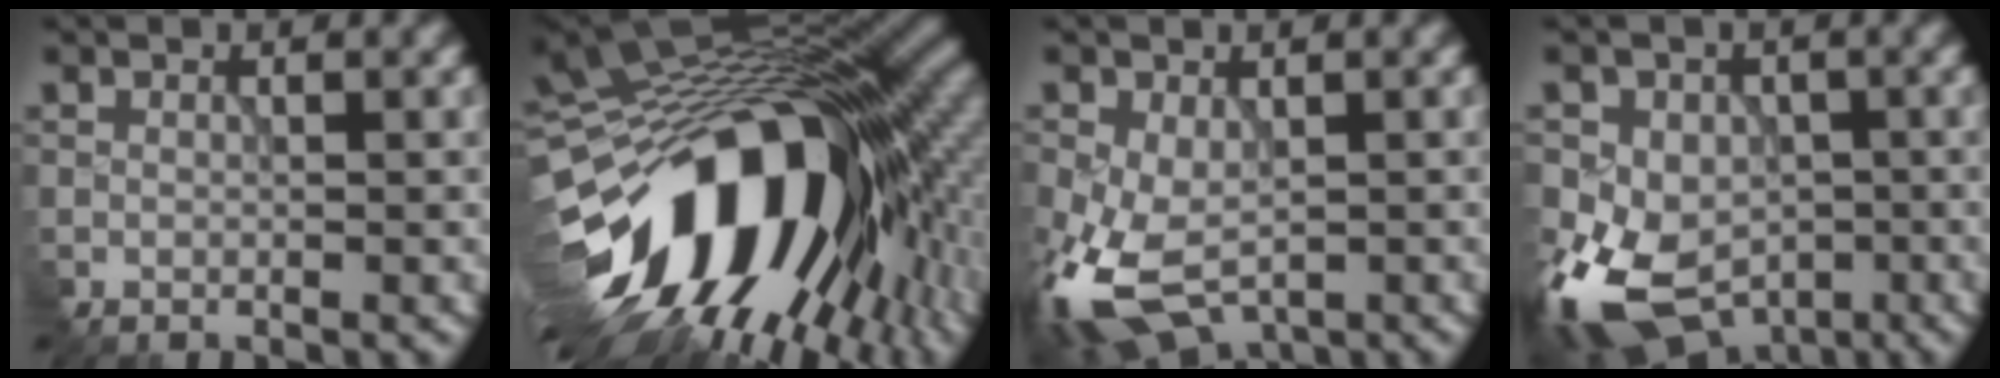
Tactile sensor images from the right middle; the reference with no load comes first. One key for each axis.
{"total": 16.9, "fx": -4.4, "fy": 9.6, "fz": 13.2, "tx": -0.208, "ty": 0.010, "tz": -0.081}
{"total": 7.8, "fx": -2.9, "fy": 4.4, "fz": 5.7, "tx": -0.145, "ty": -0.022, "tz": -0.047}
{"total": 10.9, "fx": -4.4, "fy": 8.1, "fz": 5.9, "tx": -0.112, "ty": -0.018, "tz": -0.067}